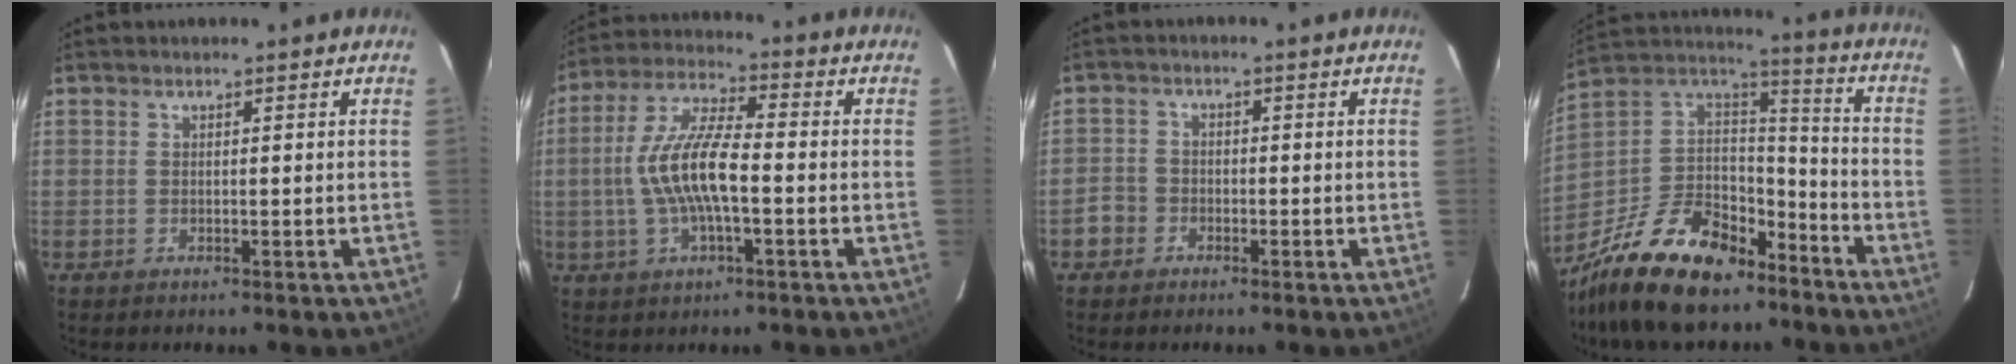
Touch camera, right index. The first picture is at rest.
{"total": 11.8, "force": [-1.7, 3.2, 11.2], "torque": [-0.230, 0.009, -0.034]}
{"total": 3.4, "force": [-1.9, 2.8, 0.4], "torque": [-0.009, 0.013, -0.037]}
{"total": 23.8, "force": [-16.5, 12.0, 12.3], "torque": [-0.267, 0.020, -0.260]}